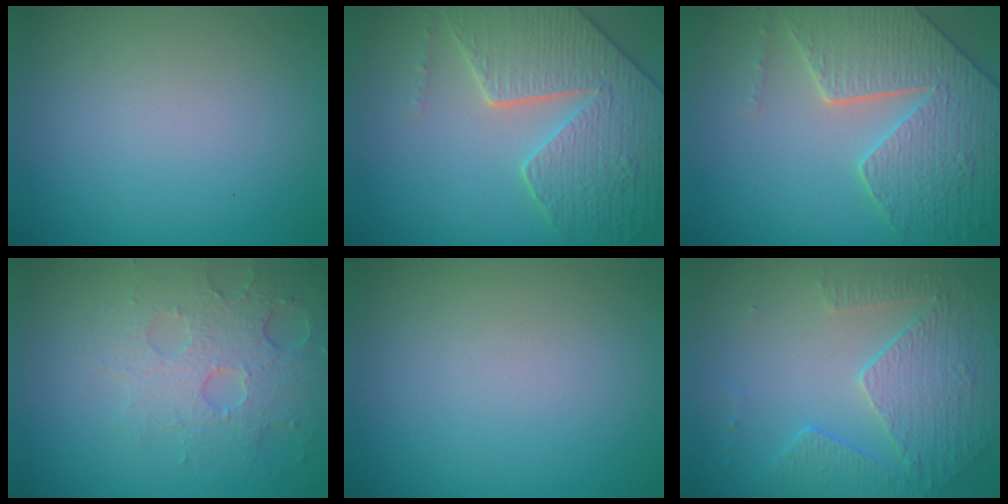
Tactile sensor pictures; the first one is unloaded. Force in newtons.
{"total": 8.0, "press": 6.1, "slide": 5.2}
{"total": 7.1, "press": 5.9, "slide": 4.0}
{"total": 4.0, "press": 4.0, "slide": 0.5}
{"total": 0.0}
{"total": 5.1, "press": 3.7, "slide": 3.6}